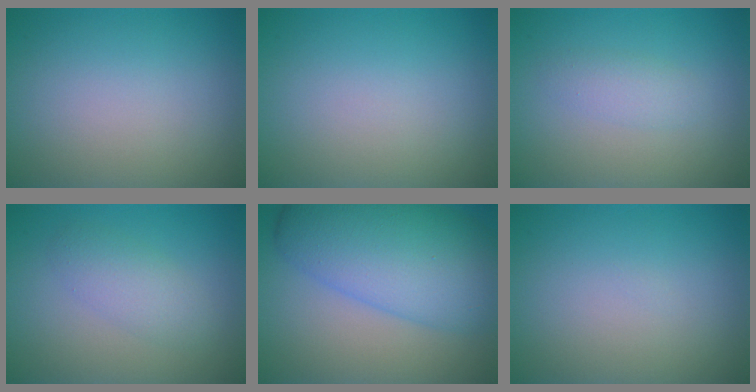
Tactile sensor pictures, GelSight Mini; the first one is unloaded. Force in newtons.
{"total": 0.0}
{"total": 1.6, "press": 1.6, "slide": 0.0}
{"total": 2.5, "press": 2.5, "slide": 0.1}
{"total": 10.3, "press": 10.3, "slide": 0.1}
{"total": 0.0}